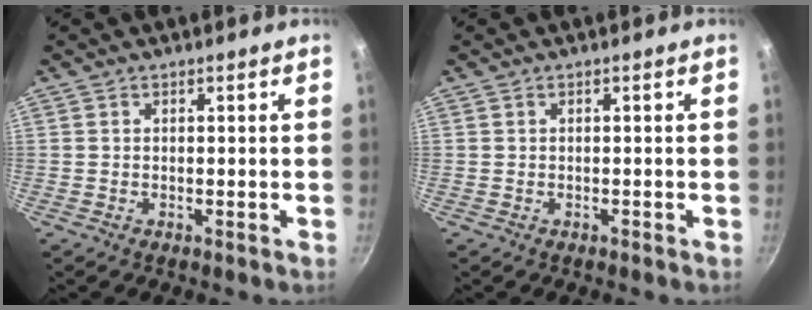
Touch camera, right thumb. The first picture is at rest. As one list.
[{"total": 0.0}]